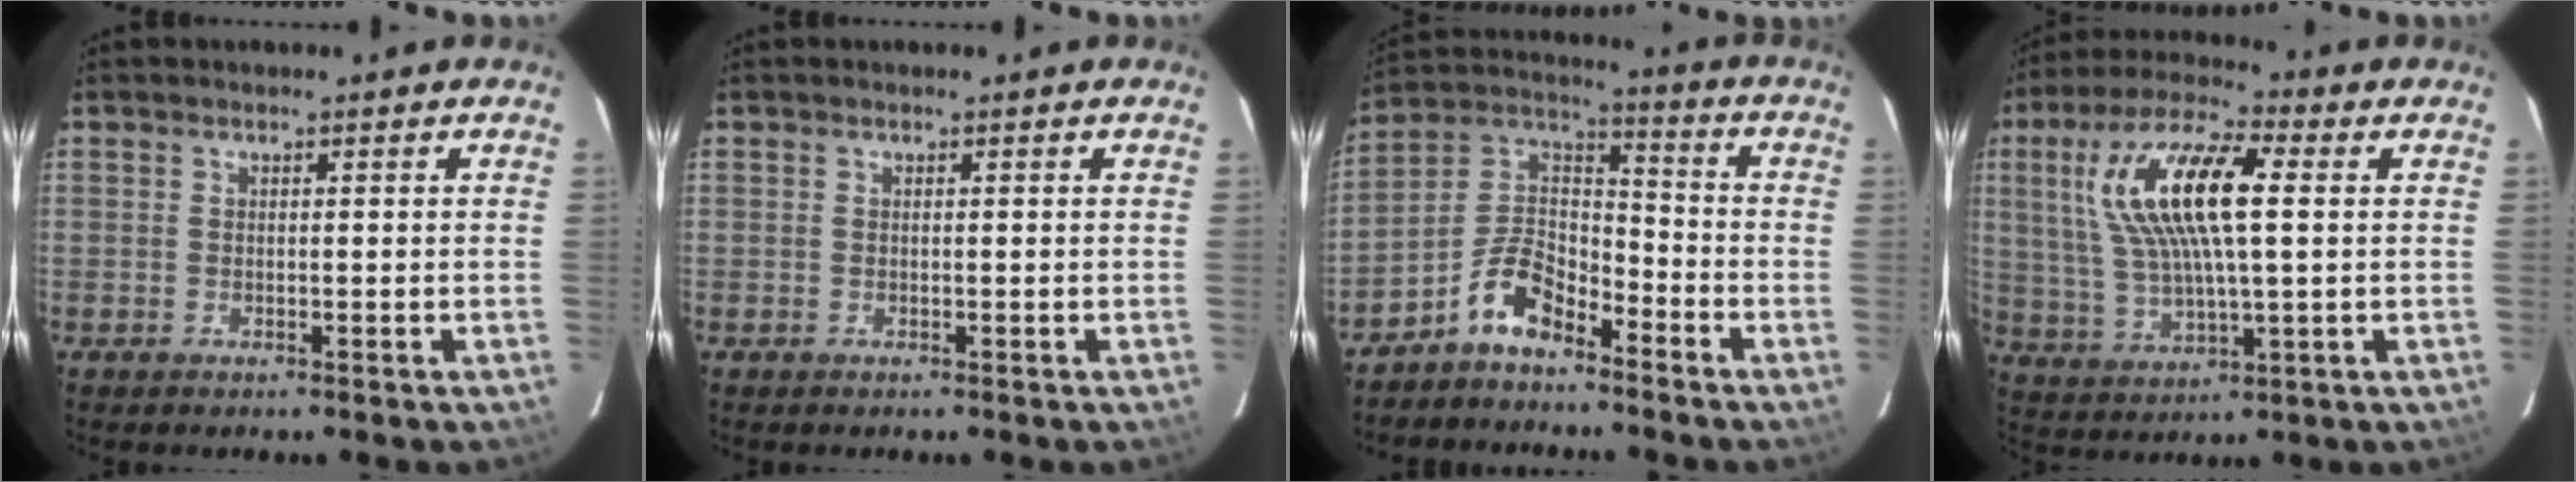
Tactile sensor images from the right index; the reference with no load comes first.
{"total": 0.0}
{"total": 9.6, "force": [-6.6, 4.4, 5.4], "torque": [-0.123, 0.034, -0.131]}
{"total": 16.8, "force": [3.8, 5.4, 15.5], "torque": [-0.305, 0.017, 0.074]}